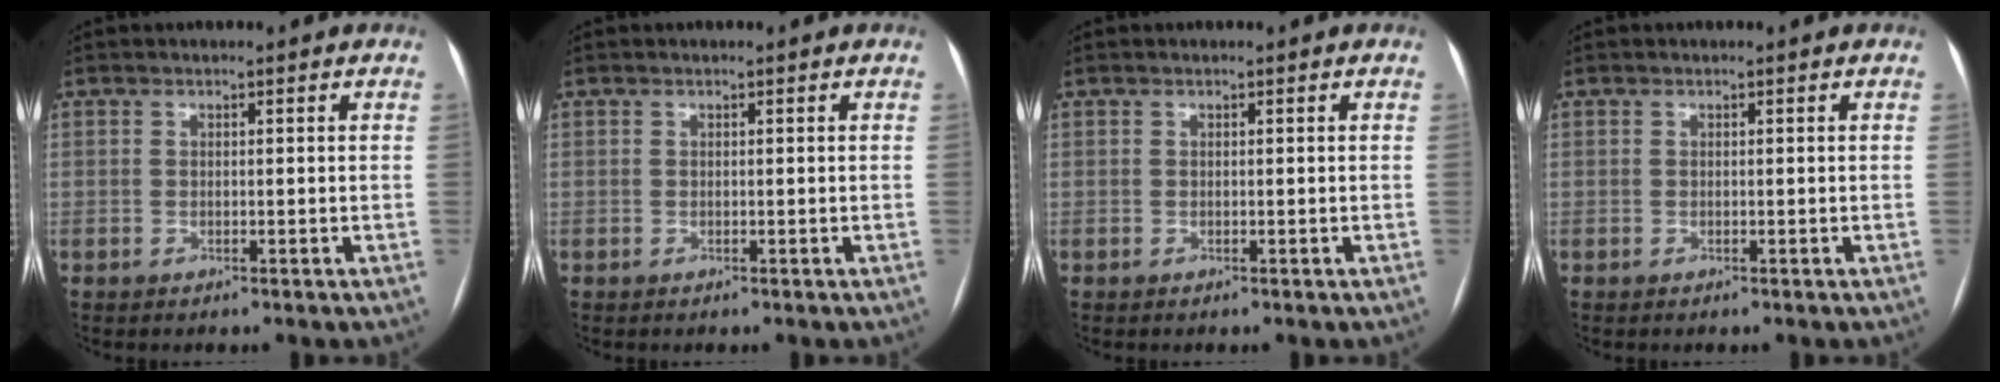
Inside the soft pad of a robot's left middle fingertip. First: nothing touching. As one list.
[{"total": 0.0}, {"total": 0.0}, {"total": 0.0}]